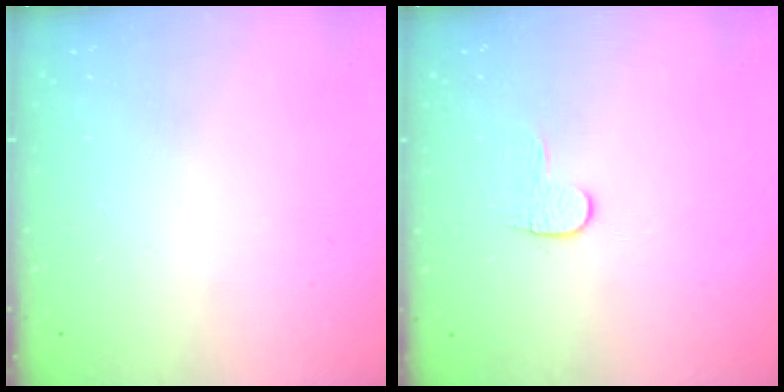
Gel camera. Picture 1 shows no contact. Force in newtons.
{"total": 3.7, "press": 3.6, "slide": 0.4}